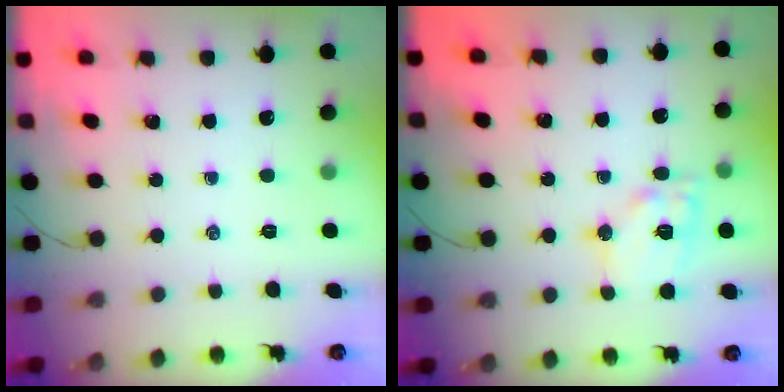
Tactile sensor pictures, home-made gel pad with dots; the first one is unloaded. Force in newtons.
{"total": 12.8, "press": 12.7, "slide": 2.0}